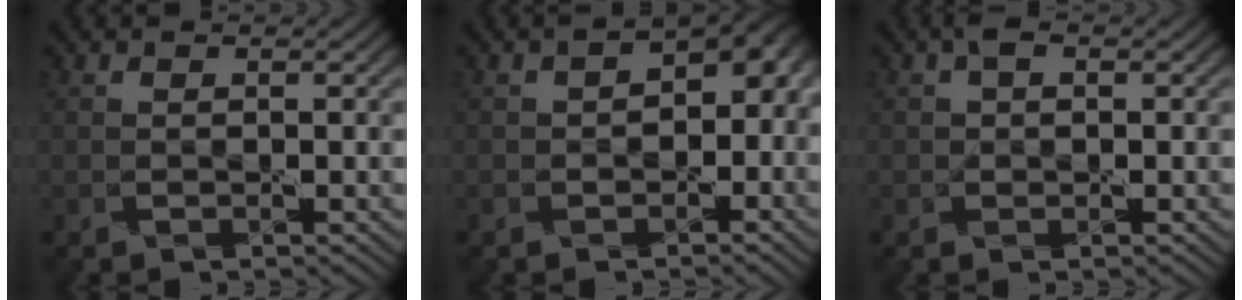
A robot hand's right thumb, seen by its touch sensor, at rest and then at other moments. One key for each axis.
{"total": 6.8, "fx": -0.5, "fy": 4.5, "fz": 5.1, "tx": -0.057, "ty": -0.007, "tz": -0.015}
{"total": 1.6, "fx": 0.6, "fy": 1.1, "fz": 0.9, "tx": -0.016, "ty": 0.008, "tz": 0.003}